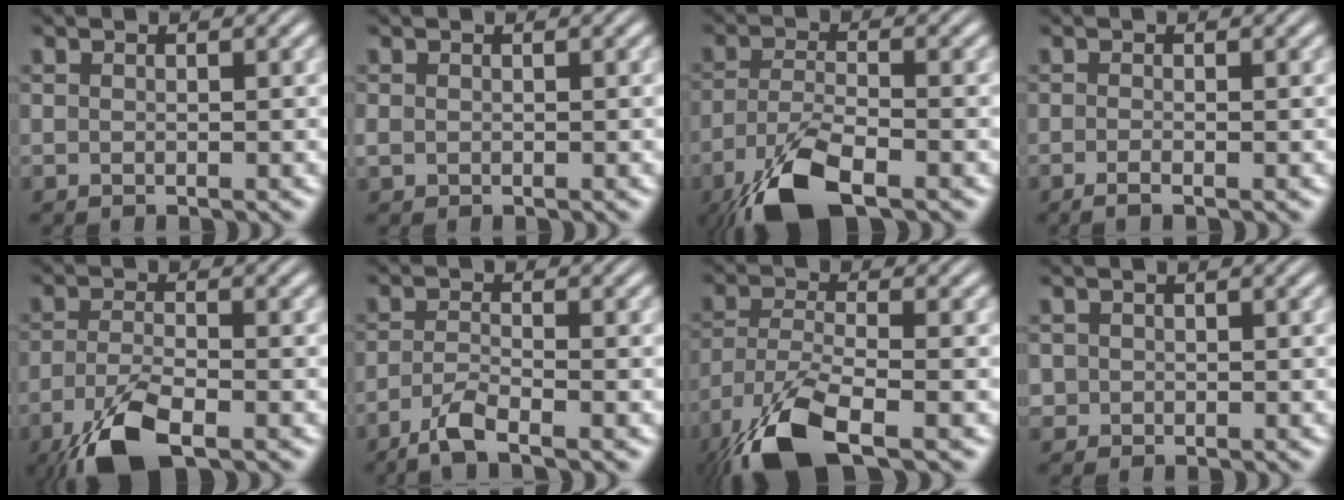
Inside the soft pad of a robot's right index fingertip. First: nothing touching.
{"total": 0.9, "force": [-0.2, 0.8, 0.3], "torque": [-0.012, -0.005, -0.001]}
{"total": 6.6, "force": [-4.0, 2.2, 4.7], "torque": [-0.096, -0.018, -0.058]}
{"total": 1.2, "force": [-1.0, 0.0, 0.7], "torque": [-0.016, 0.000, -0.020]}
{"total": 5.9, "force": [-3.8, 1.8, 4.1], "torque": [-0.082, -0.014, -0.057]}
{"total": 3.2, "force": [-2.6, 0.4, 1.8], "torque": [-0.033, -0.003, -0.048]}
{"total": 7.3, "force": [-4.2, 2.8, 5.3], "torque": [-0.124, -0.032, -0.054]}
{"total": 2.0, "force": [-0.4, 1.9, 0.4], "torque": [-0.018, -0.011, -0.004]}